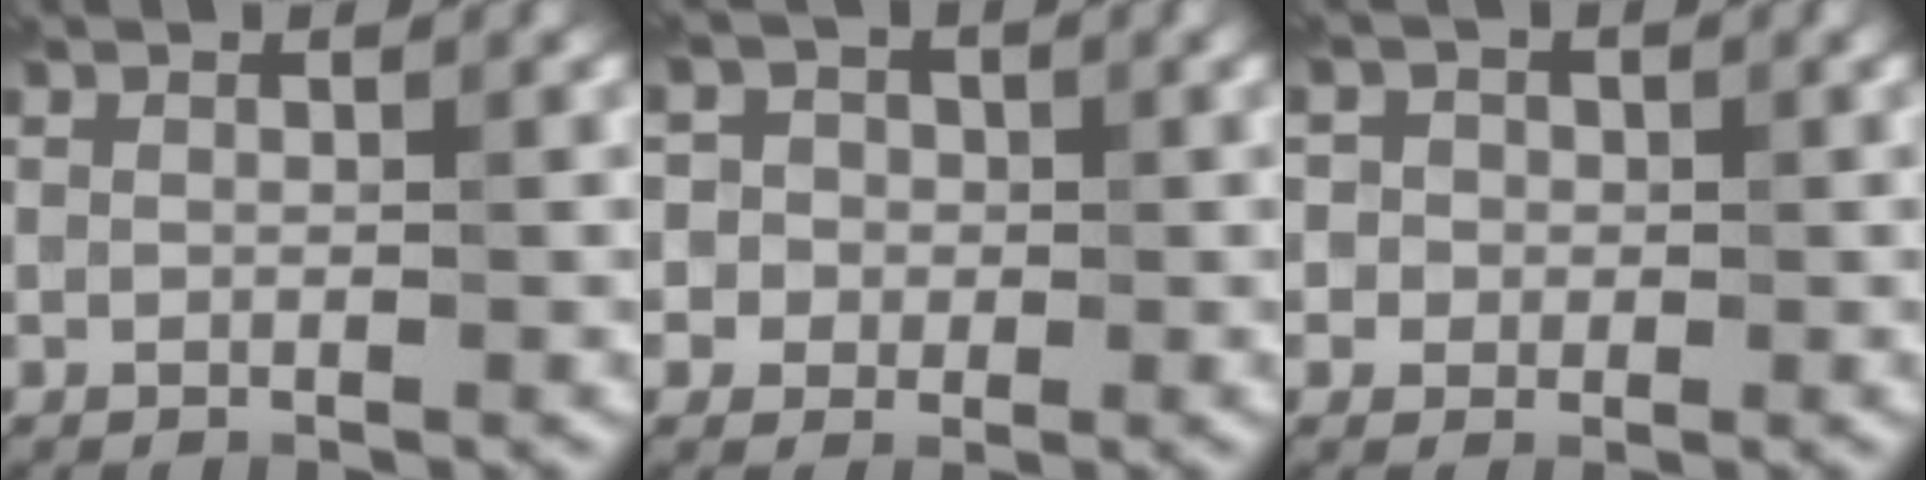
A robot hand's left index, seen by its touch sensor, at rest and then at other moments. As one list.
[{"total": 4.3, "force": [0.8, 4.1, 1.1], "torque": [0.006, 0.027, -0.011]}, {"total": 2.7, "force": [0.7, 2.5, 0.8], "torque": [0.009, 0.008, -0.004]}]